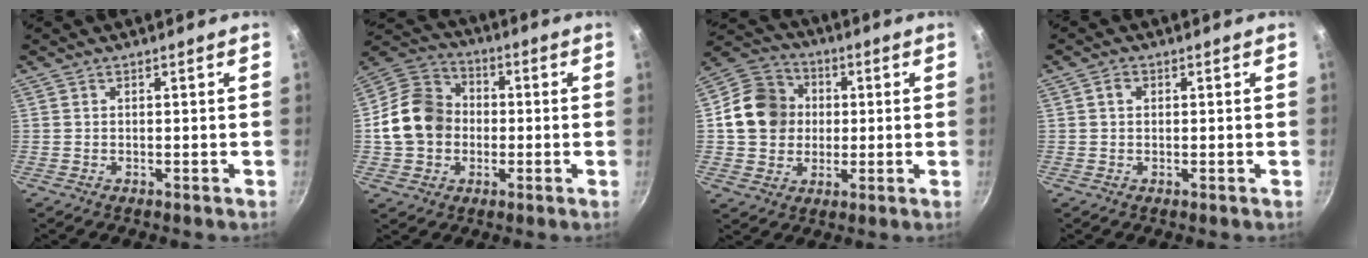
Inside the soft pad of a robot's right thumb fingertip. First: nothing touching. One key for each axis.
{"total": 14.1, "fx": -0.9, "fy": 11.8, "fz": 7.6, "tx": -0.112, "ty": 0.031, "tz": -0.030}
{"total": 12.9, "fx": 0.9, "fy": 11.4, "fz": 6.0, "tx": -0.080, "ty": 0.022, "tz": 0.007}
{"total": 1.7, "fx": 0.5, "fy": 1.4, "fz": 1.0, "tx": -0.013, "ty": 0.005, "tz": 0.005}